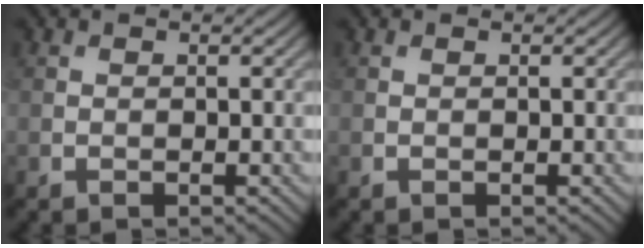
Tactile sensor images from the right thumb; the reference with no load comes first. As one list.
[{"total": 0.0}]